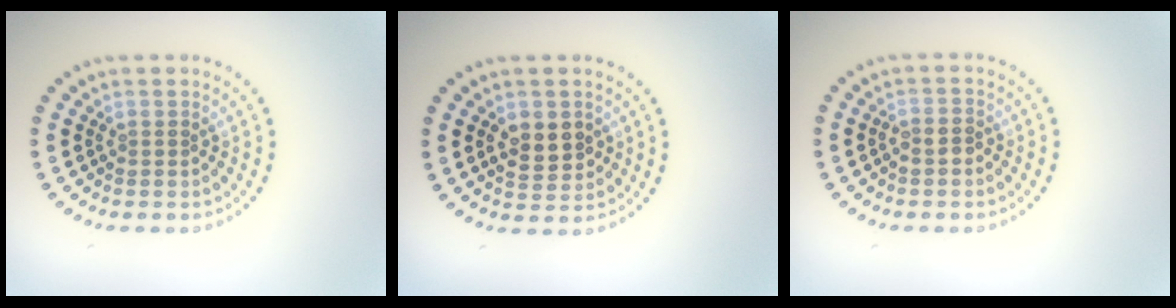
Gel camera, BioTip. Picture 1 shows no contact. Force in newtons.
{"total": 2.9, "press": 2.9, "slide": 0.4}
{"total": 1.1, "press": 0.9, "slide": 0.7}